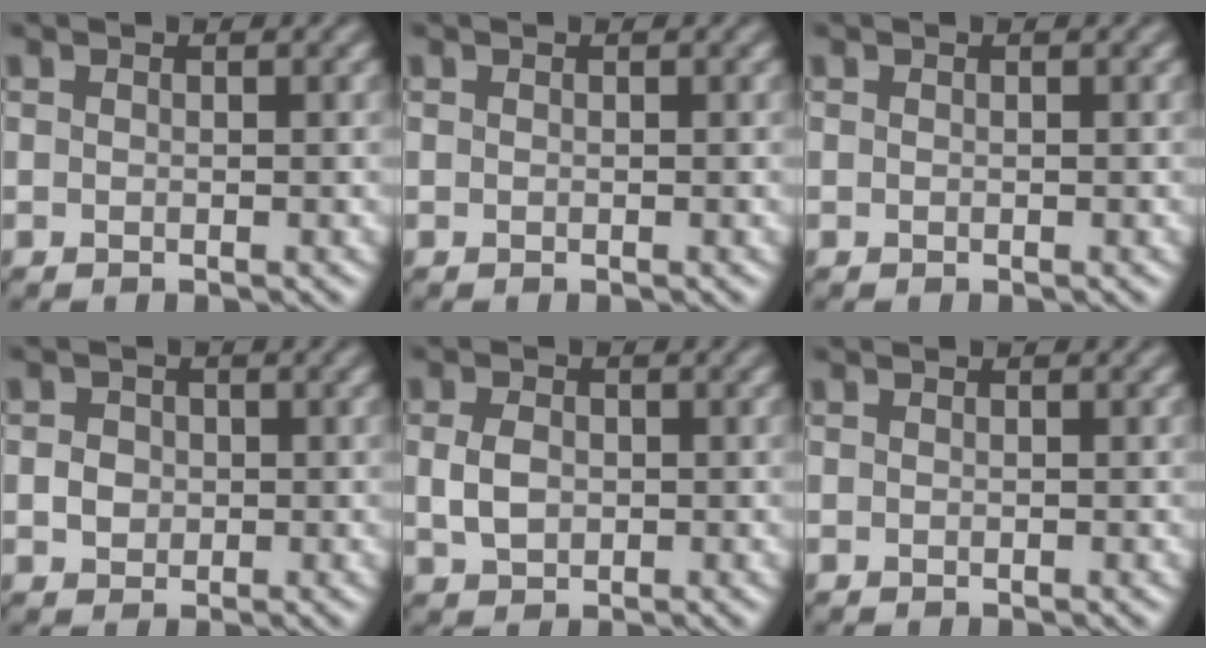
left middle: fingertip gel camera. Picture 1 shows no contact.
{"total": 0.0}
{"total": 0.0}
{"total": 1.7, "force": [-0.1, 1.6, 0.8], "torque": [-0.010, -0.002, -0.004]}
{"total": 2.8, "force": [0.1, 2.1, 1.8], "torque": [-0.042, 0.000, -0.001]}
{"total": 0.0}